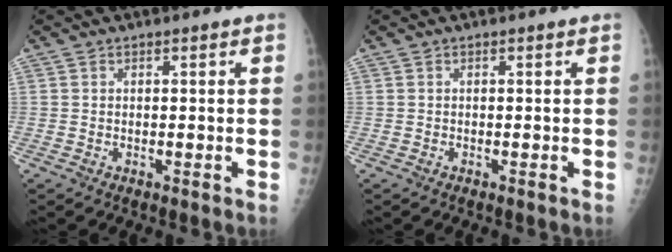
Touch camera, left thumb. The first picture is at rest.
{"total": 0.0}